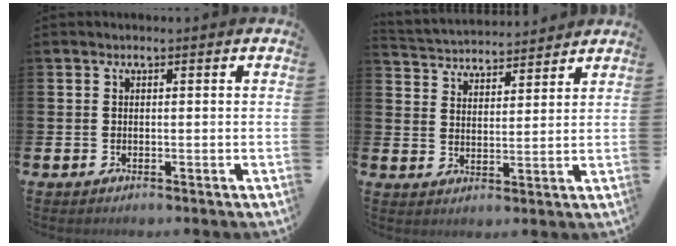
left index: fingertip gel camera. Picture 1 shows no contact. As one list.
[{"total": 4.4, "force": [4.3, 0.8, -0.5], "torque": [-0.012, -0.032, 0.075]}]